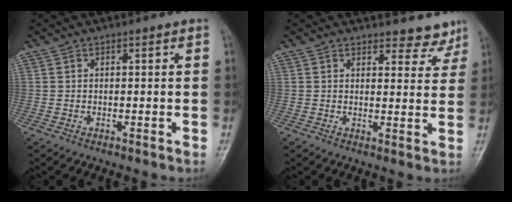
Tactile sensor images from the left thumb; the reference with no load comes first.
{"total": 5.6, "force": [5.0, 2.3, 0.6], "torque": [0.022, -0.037, 0.050]}